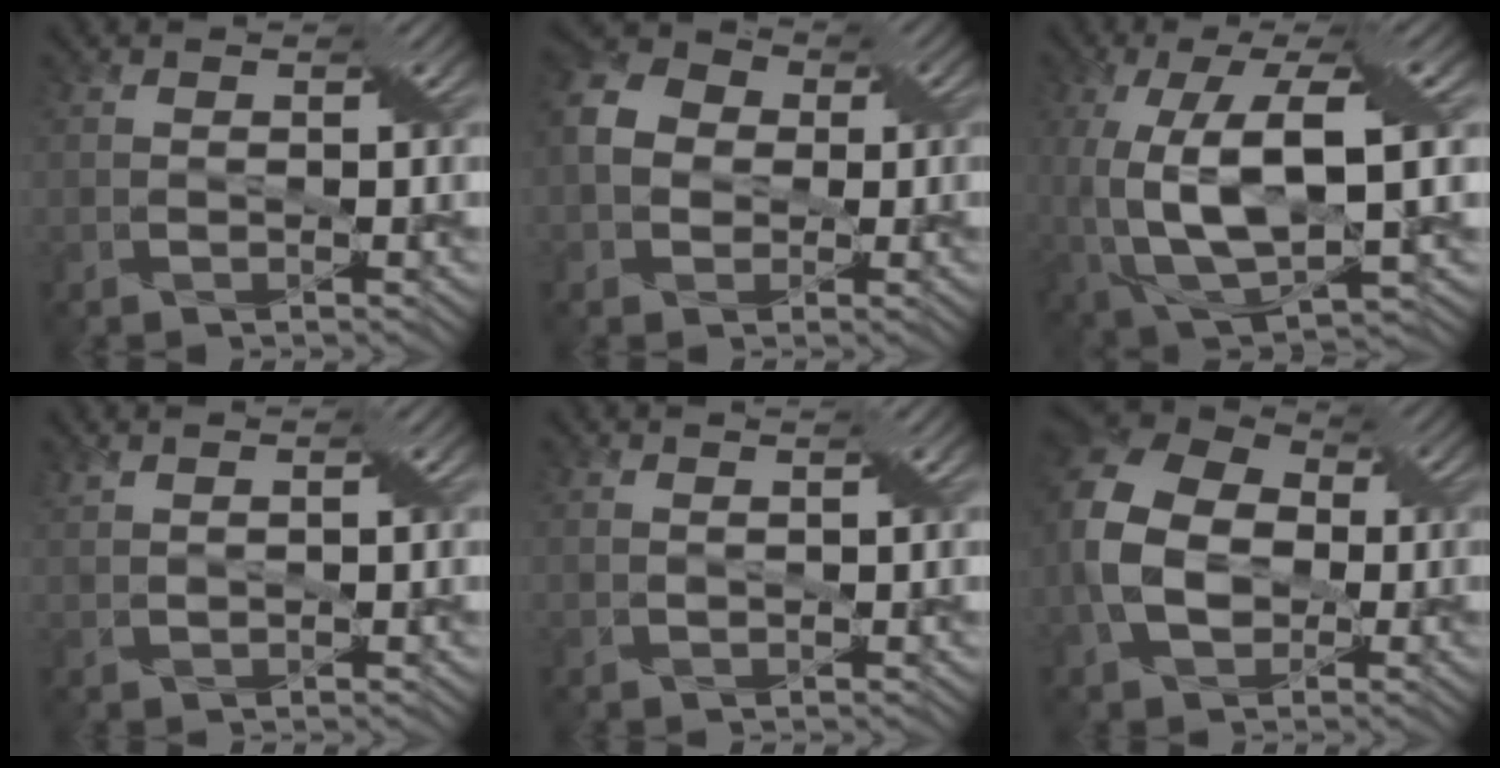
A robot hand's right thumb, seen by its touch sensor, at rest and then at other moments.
{"total": 6.7, "force": [-0.1, 5.7, 3.5], "torque": [-0.092, 0.007, -0.012]}
{"total": 15.0, "force": [-0.6, 6.8, 13.3], "torque": [-0.285, -0.014, 0.001]}
{"total": 2.0, "force": [1.6, 0.3, 1.1], "torque": [-0.026, 0.003, 0.028]}
{"total": 1.9, "force": [1.4, 0.3, 1.1], "torque": [-0.016, -0.003, 0.014]}
{"total": 12.3, "force": [-1.2, 9.1, 8.3], "torque": [-0.219, -0.011, -0.026]}